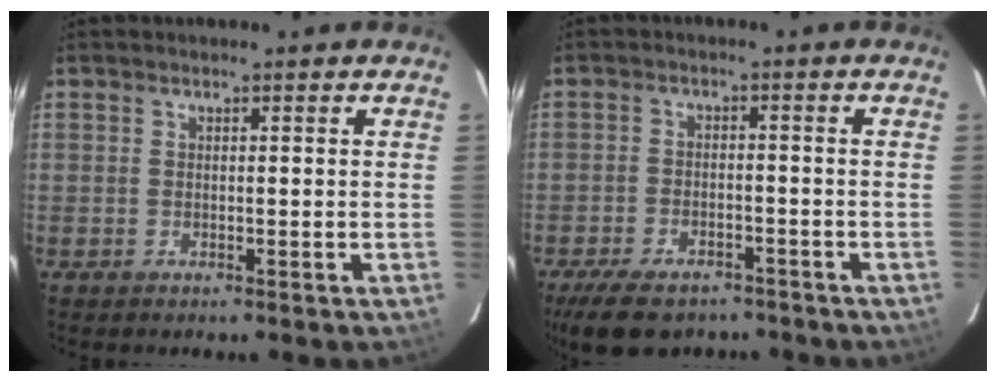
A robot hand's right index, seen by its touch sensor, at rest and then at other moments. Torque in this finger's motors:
{"motor_torque": [0.90, -0.72, 0.40, 0.08]}